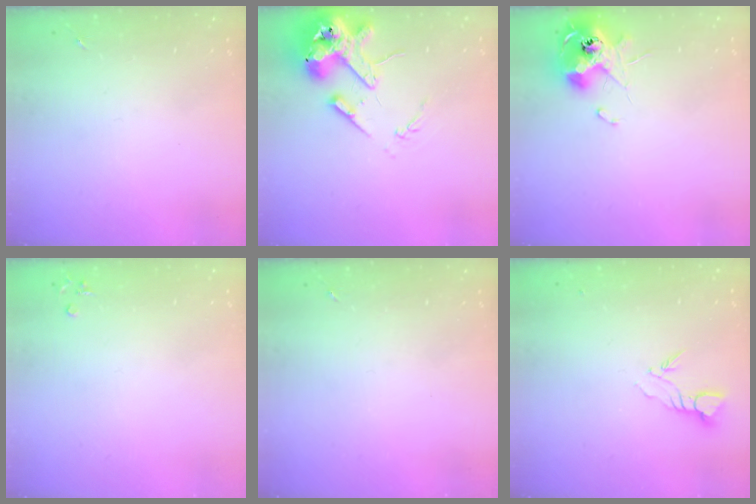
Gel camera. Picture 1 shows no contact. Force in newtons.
{"total": 16.3, "press": 16.0, "slide": 2.6}
{"total": 12.8, "press": 12.8, "slide": 1.5}
{"total": 3.3, "press": 3.3, "slide": 0.3}
{"total": 0.0}
{"total": 3.8, "press": 3.8, "slide": 0.2}